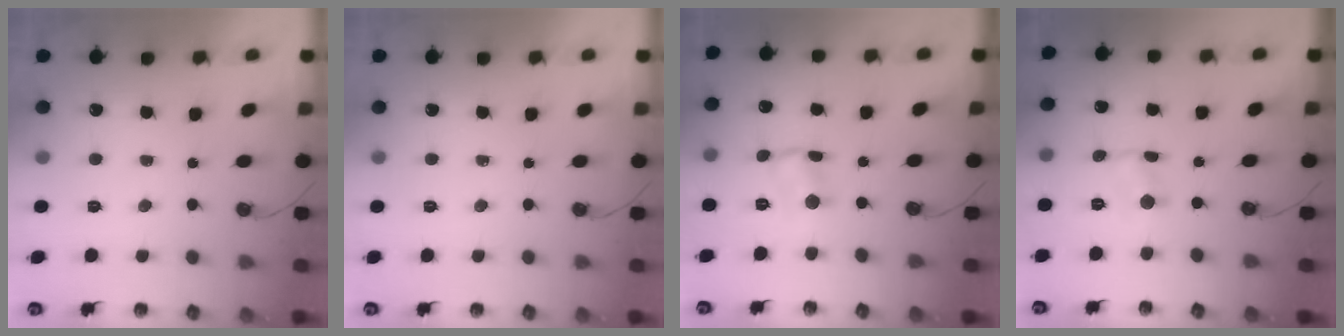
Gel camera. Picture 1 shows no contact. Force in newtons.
{"total": 0.0}
{"total": 1.5, "press": 1.5, "slide": 0.2}
{"total": 1.0, "press": 1.0, "slide": 0.1}